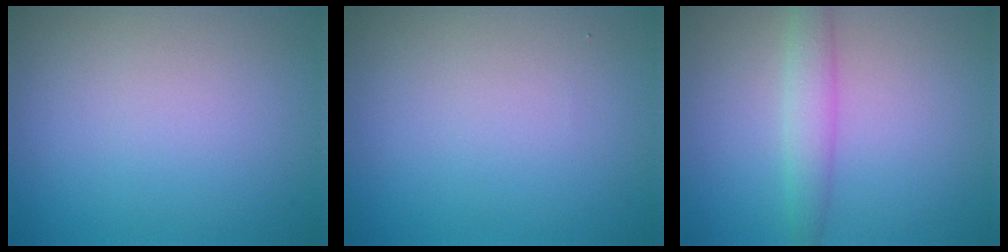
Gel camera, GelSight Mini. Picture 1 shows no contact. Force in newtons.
{"total": 0.0}
{"total": 2.6, "press": 2.6, "slide": 0.1}